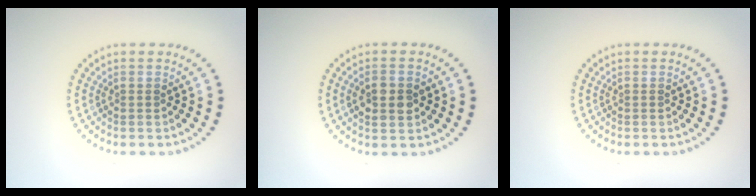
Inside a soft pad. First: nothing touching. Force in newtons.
{"total": 2.8, "press": 2.8, "slide": 0.2}
{"total": 0.0}